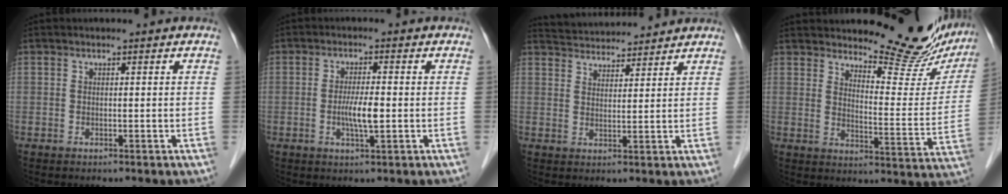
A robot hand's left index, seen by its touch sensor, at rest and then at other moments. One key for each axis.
{"total": 4.0, "fx": -0.7, "fy": 0.5, "fz": 3.9, "tx": -0.078, "ty": -0.005, "tz": -0.014}
{"total": 8.8, "fx": 8.6, "fy": 1.2, "fz": 1.5, "tx": -0.030, "ty": 0.027, "tz": 0.132}
{"total": 16.4, "fx": 14.7, "fy": 3.7, "fz": 6.1, "tx": -0.067, "ty": -0.051, "tz": 0.174}